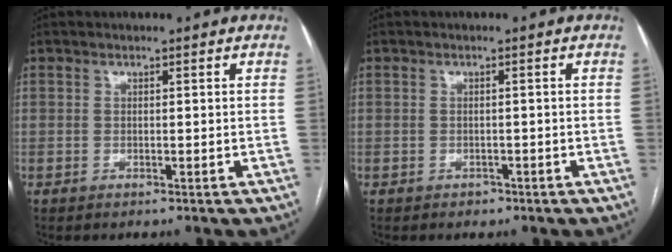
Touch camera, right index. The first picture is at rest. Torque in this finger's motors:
{"motor_torque": [-0.08, -0.02, -0.15, -0.07]}